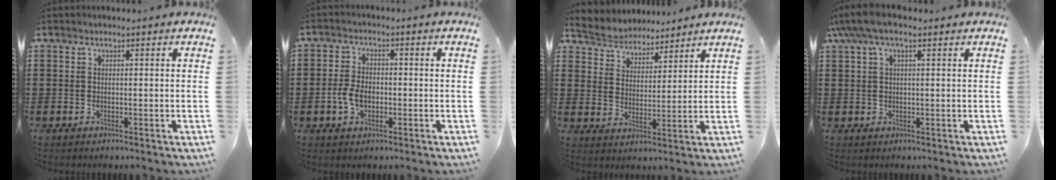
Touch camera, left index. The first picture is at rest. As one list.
[{"total": 4.3, "force": [-1.0, 2.7, 3.2], "torque": [-0.080, -0.002, -0.023]}, {"total": 4.3, "force": [4.2, 1.0, -0.6], "torque": [-0.015, -0.024, 0.072]}, {"total": 4.5, "force": [2.1, 1.3, 3.7], "torque": [-0.083, 0.007, 0.035]}]